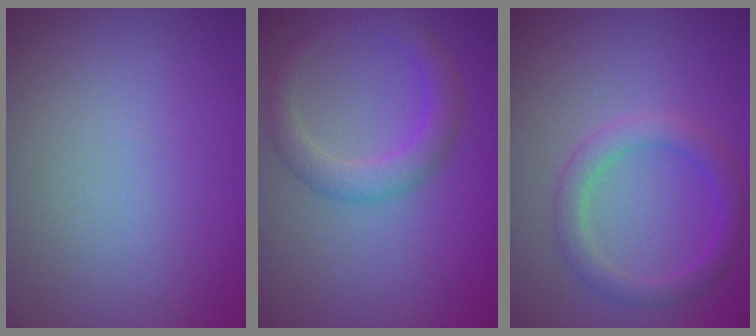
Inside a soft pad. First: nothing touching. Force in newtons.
{"total": 2.9, "press": 2.9, "slide": 0.2}
{"total": 2.8, "press": 2.8, "slide": 0.1}